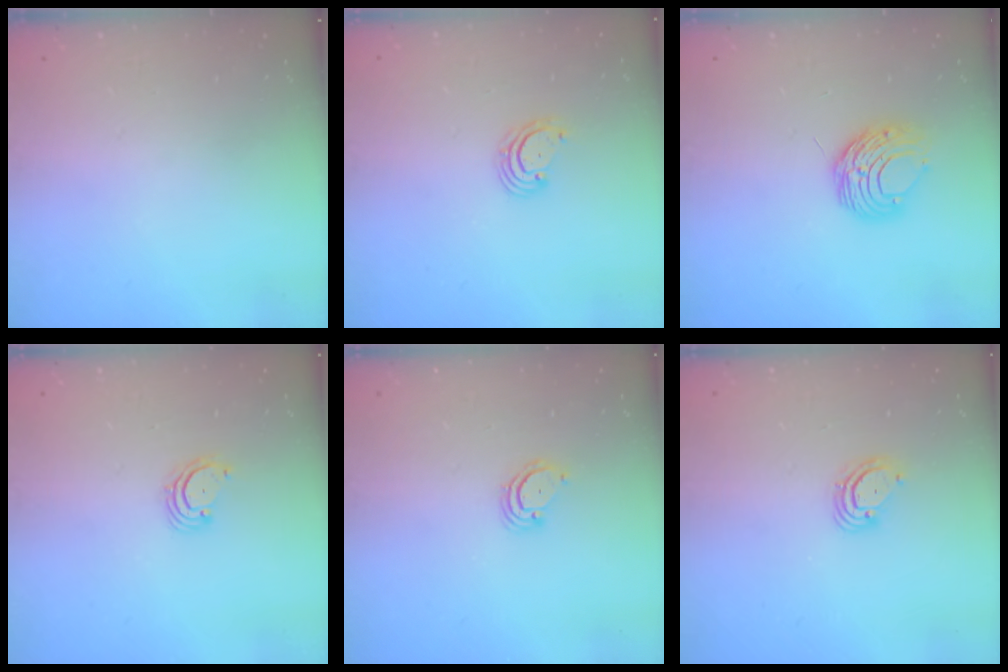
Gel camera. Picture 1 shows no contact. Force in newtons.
{"total": 3.3, "press": 3.3, "slide": 0.5}
{"total": 8.8, "press": 8.8, "slide": 0.8}
{"total": 2.6, "press": 2.6, "slide": 0.3}
{"total": 3.5, "press": 3.5, "slide": 0.3}
{"total": 4.4, "press": 4.4, "slide": 0.4}